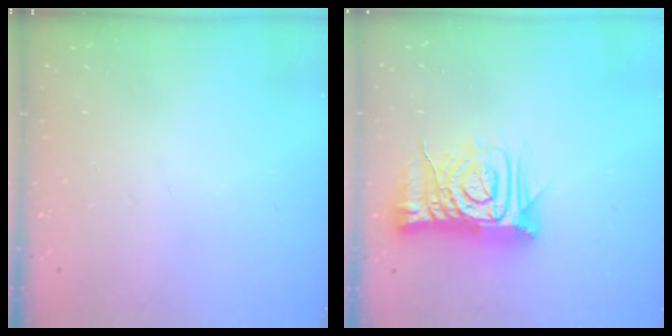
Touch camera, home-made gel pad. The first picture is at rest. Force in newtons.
{"total": 13.2, "press": 13.1, "slide": 1.6}